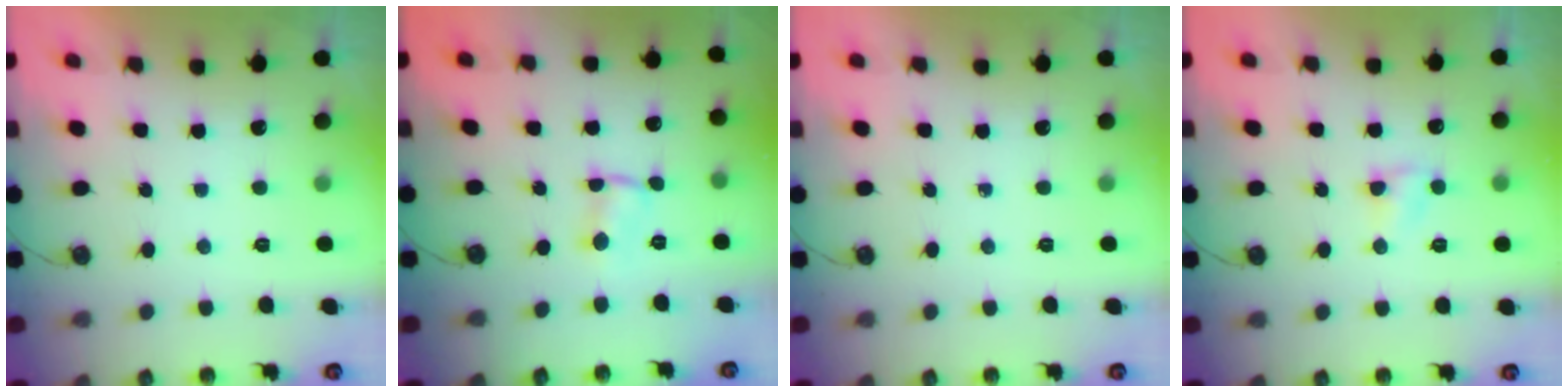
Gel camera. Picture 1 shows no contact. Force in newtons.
{"total": 1.8, "press": 1.8, "slide": 0.2}
{"total": 0.0}
{"total": 3.8, "press": 3.8, "slide": 0.6}